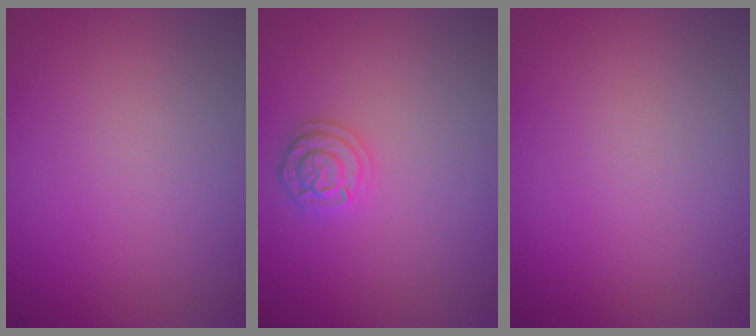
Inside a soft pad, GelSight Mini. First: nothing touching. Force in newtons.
{"total": 1.9, "press": 1.9, "slide": 0.2}
{"total": 0.0}